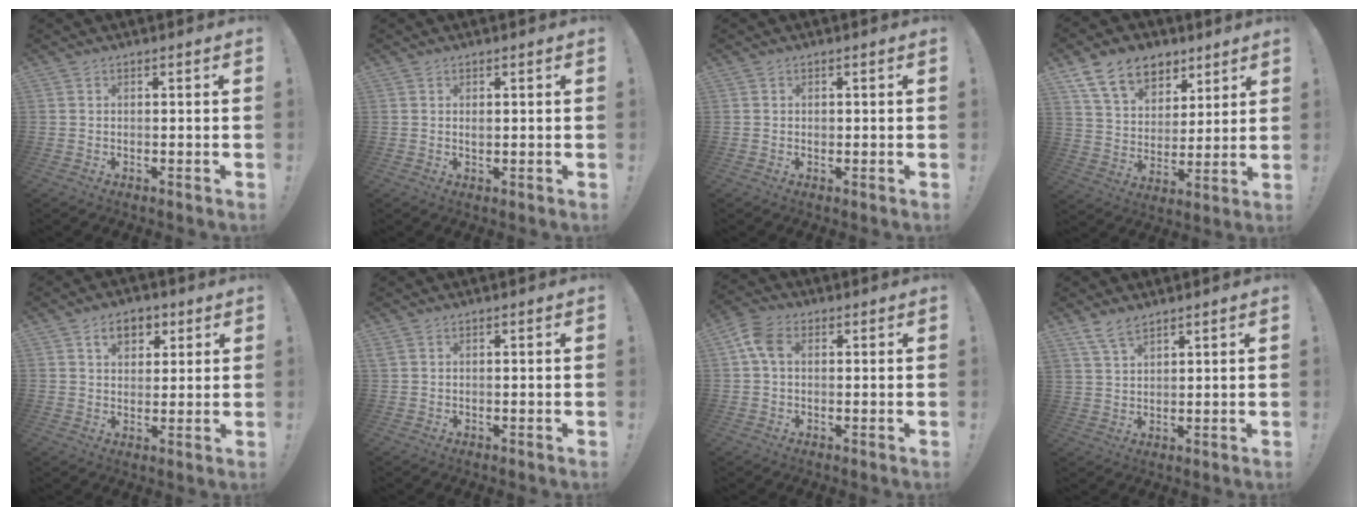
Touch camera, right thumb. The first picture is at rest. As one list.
[{"total": 0.8, "force": [0.2, 0.7, 0.4], "torque": [-0.007, 0.002, 0.003]}, {"total": 0.6, "force": [-0.1, 0.6, 0.1], "torque": [0.003, 0.001, -0.004]}, {"total": 15.4, "force": [9.3, 10.3, 6.8], "torque": [-0.102, -0.054, 0.175]}, {"total": 7.6, "force": [3.5, 5.4, 4.0], "torque": [-0.045, -0.006, 0.062]}, {"total": 0.8, "force": [0.4, 0.4, 0.5], "torque": [-0.012, 0.003, 0.008]}, {"total": 6.7, "force": [1.5, 4.6, 4.6], "torque": [-0.097, 0.007, 0.029]}, {"total": 5.9, "force": [4.8, 2.3, 2.7], "torque": [-0.050, -0.023, 0.091]}]